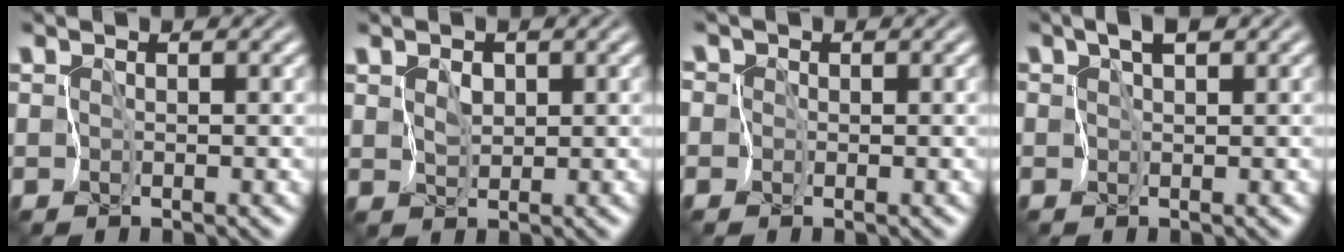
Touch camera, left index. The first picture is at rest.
{"total": 1.0, "force": [0.3, 0.8, 0.6], "torque": [-0.013, -0.001, 0.008]}
{"total": 2.1, "force": [0.6, 1.9, 0.8], "torque": [-0.008, 0.011, -0.006]}
{"total": 2.7, "force": [1.5, 0.9, 2.0], "torque": [-0.034, 0.006, 0.021]}